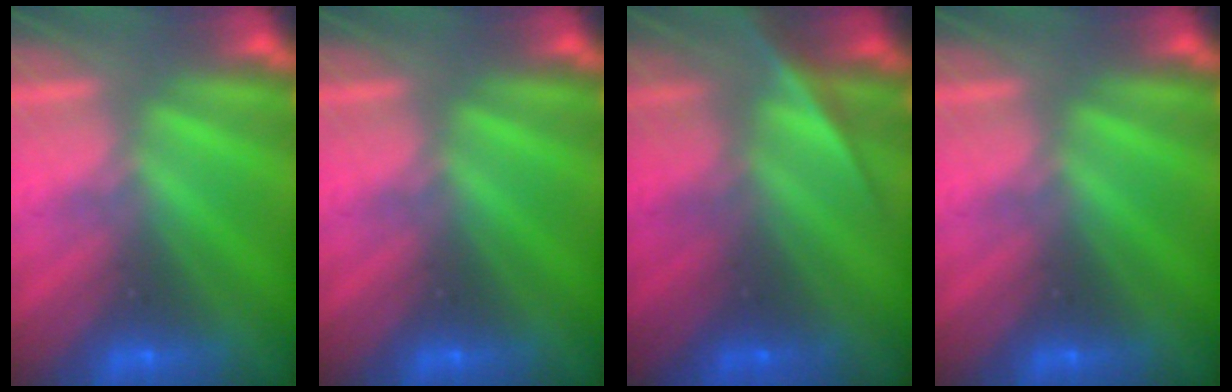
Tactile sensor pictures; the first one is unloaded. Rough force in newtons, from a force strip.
{"total": 0.0}
{"total": 2.3}
{"total": 0.0}